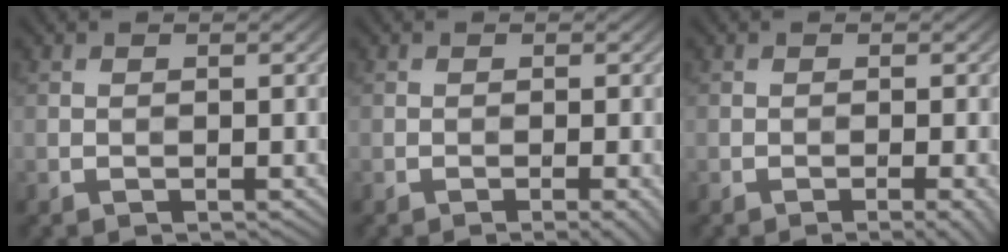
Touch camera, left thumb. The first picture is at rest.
{"total": 1.8, "force": [-0.8, 0.2, 1.5], "torque": [-0.021, 0.002, -0.014]}
{"total": 2.1, "force": [-1.0, 0.3, 1.8], "torque": [-0.023, 0.003, -0.017]}